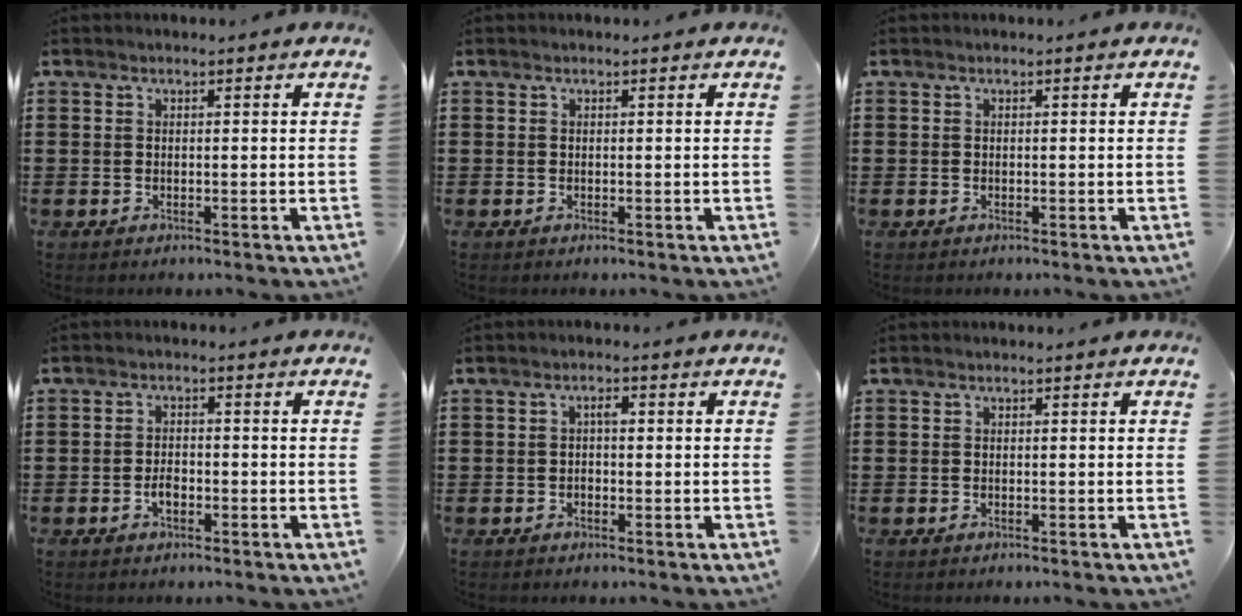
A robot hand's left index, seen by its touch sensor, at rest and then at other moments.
{"total": 0.0}
{"total": 0.0}
{"total": 2.0, "force": [-0.7, 1.0, 1.6], "torque": [-0.032, 0.001, -0.014]}
{"total": 1.6, "force": [0.1, 0.7, 1.4], "torque": [-0.029, 0.004, 0.000]}
{"total": 0.0}